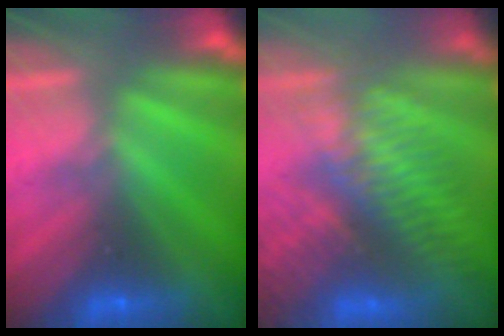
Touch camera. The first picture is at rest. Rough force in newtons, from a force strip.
{"total": 9.4}